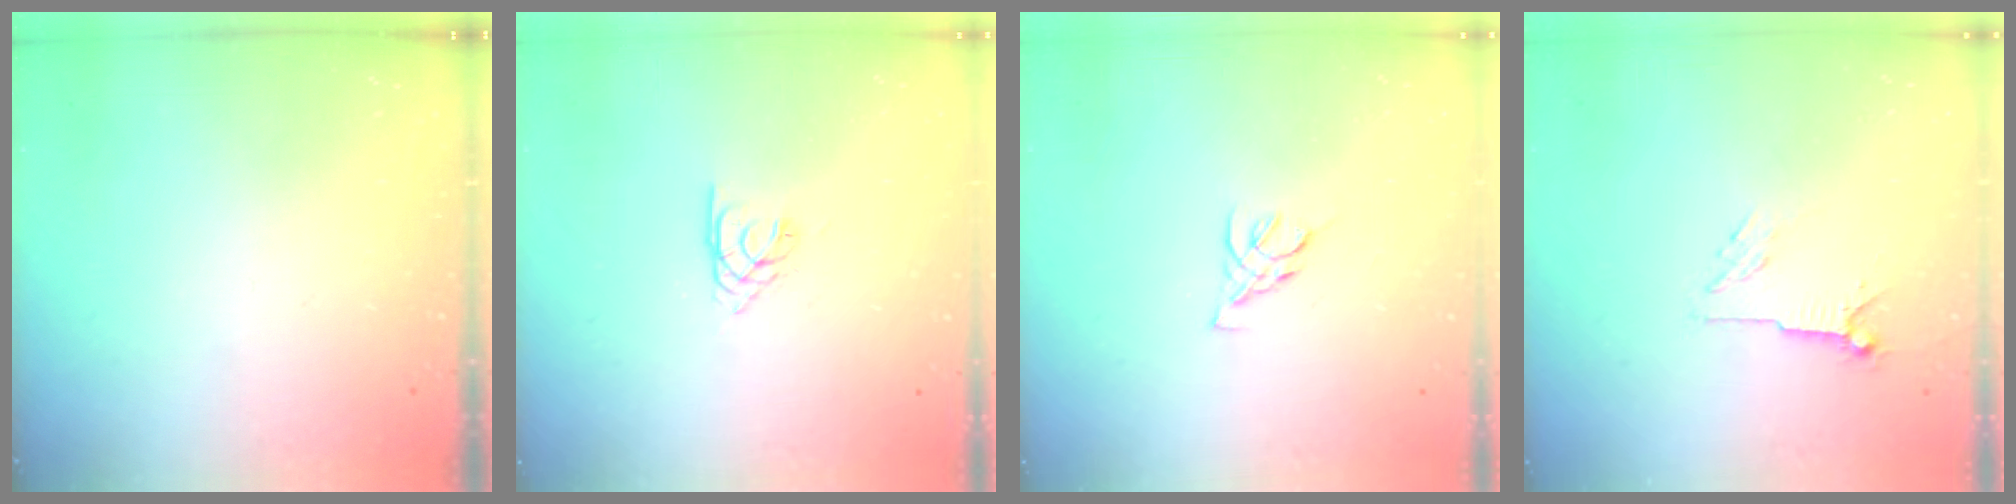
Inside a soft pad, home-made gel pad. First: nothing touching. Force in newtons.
{"total": 1.7, "press": 1.7, "slide": 0.4}
{"total": 3.2, "press": 3.2, "slide": 0.7}
{"total": 4.1, "press": 4.0, "slide": 0.5}